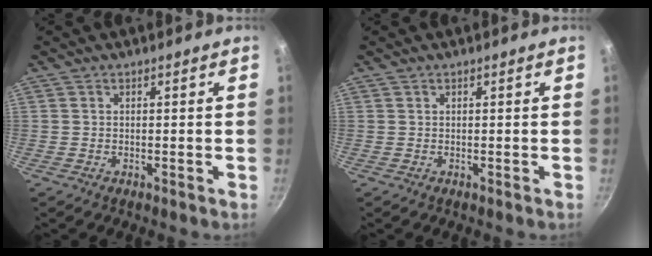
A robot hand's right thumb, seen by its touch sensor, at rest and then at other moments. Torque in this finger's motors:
{"motor_torque": [-0.04, 0.01, 0.23, 0.03, 0.00]}